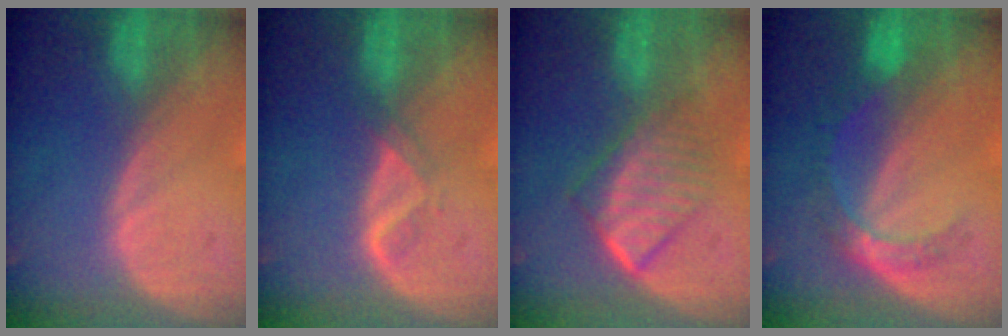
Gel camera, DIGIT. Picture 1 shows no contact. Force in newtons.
{"total": 2.1, "press": 2.0, "slide": 0.6}
{"total": 6.9, "press": 5.9, "slide": 3.5}
{"total": 5.4, "press": 4.8, "slide": 2.4}